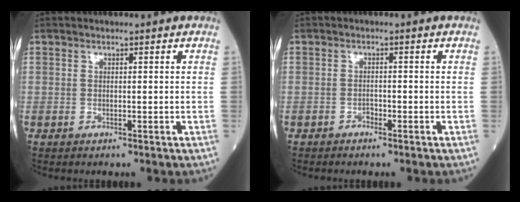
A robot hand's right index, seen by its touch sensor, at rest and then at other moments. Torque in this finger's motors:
{"motor_torque": [0.06, 0.02, 0.01, 0.02]}